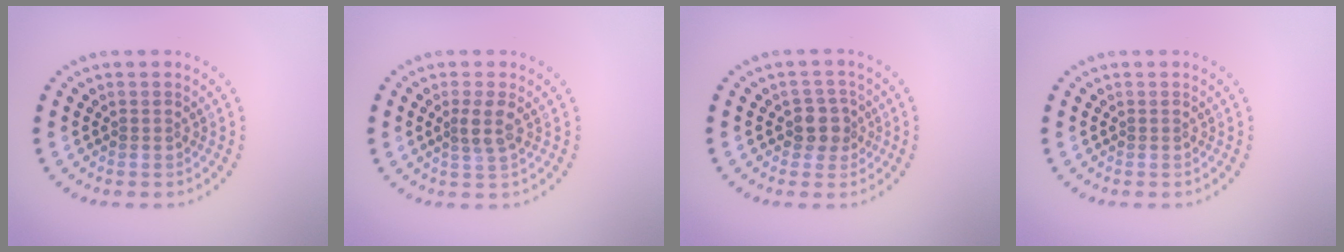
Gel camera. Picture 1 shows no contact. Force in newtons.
{"total": 1.9, "press": 1.5, "slide": 1.2}
{"total": 2.3, "press": 2.1, "slide": 1.1}
{"total": 0.0}